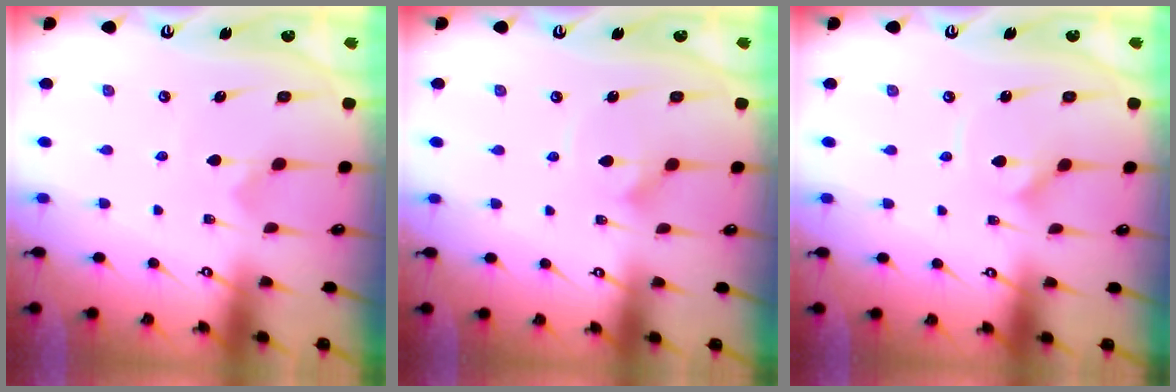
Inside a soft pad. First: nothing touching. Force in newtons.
{"total": 1.8, "press": 1.8, "slide": 0.0}
{"total": 1.6, "press": 1.6, "slide": 0.1}